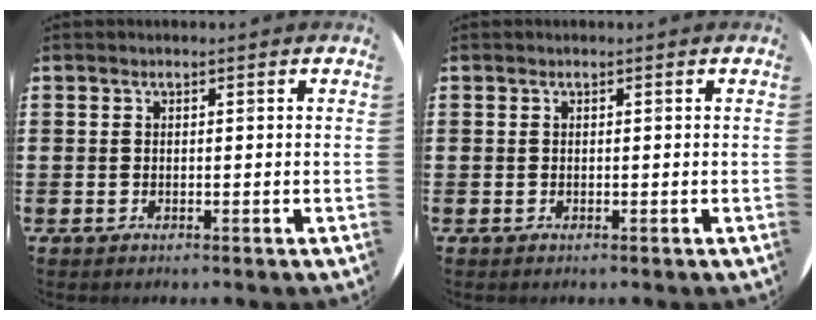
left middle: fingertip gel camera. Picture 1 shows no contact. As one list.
[{"total": 0.0}]